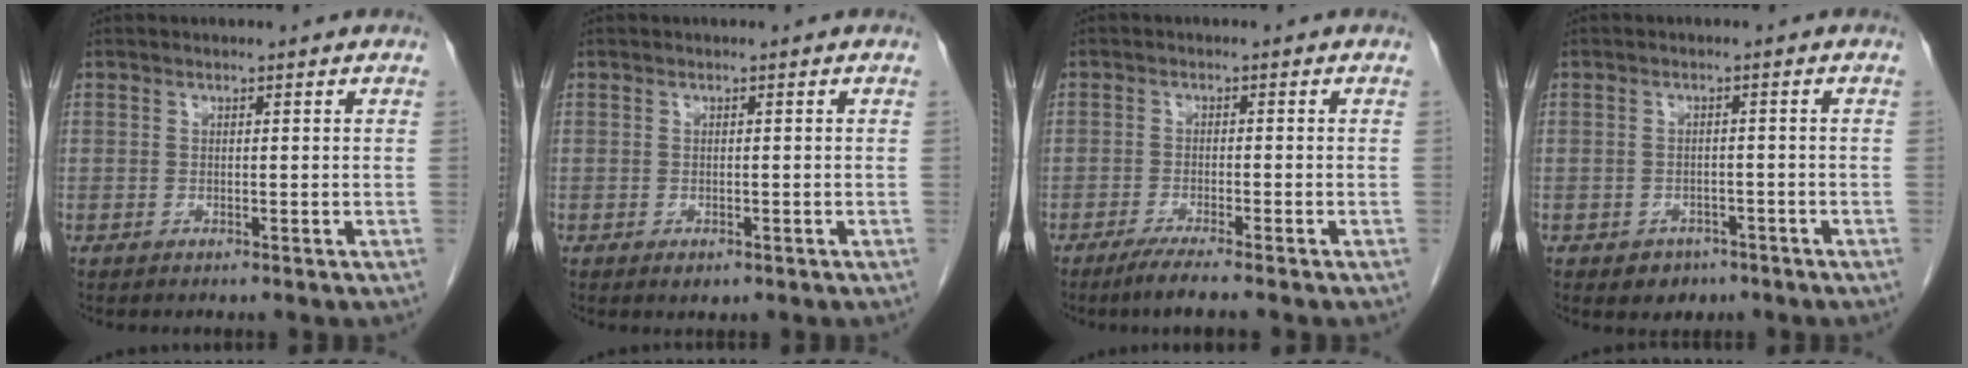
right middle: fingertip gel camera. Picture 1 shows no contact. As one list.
[{"total": 1.2, "force": [-0.6, 0.7, 0.7], "torque": [-0.009, 0.000, -0.003]}, {"total": 4.4, "force": [-3.4, -0.4, 2.7], "torque": [-0.049, -0.011, -0.059]}, {"total": 3.0, "force": [-1.9, 2.2, 0.7], "torque": [-0.010, 0.008, -0.019]}]